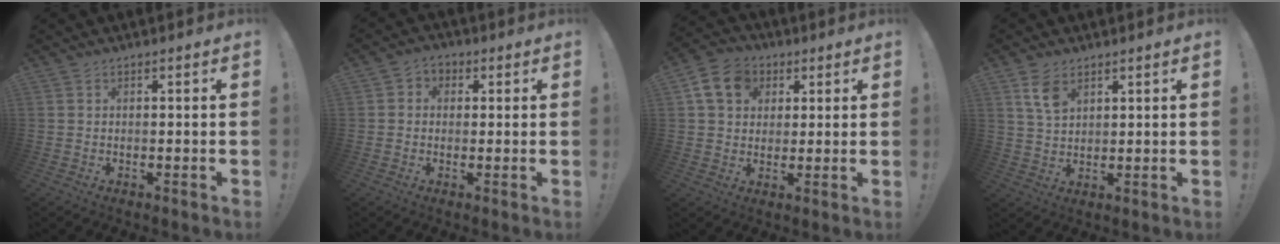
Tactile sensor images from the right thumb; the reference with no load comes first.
{"total": 3.5, "force": [-0.3, 3.2, 1.5], "torque": [-0.020, 0.008, -0.005]}
{"total": 11.5, "force": [4.2, 9.3, 5.2], "torque": [-0.078, -0.006, 0.086]}
{"total": 6.3, "force": [3.4, 3.6, 3.8], "torque": [-0.073, -0.012, 0.067]}